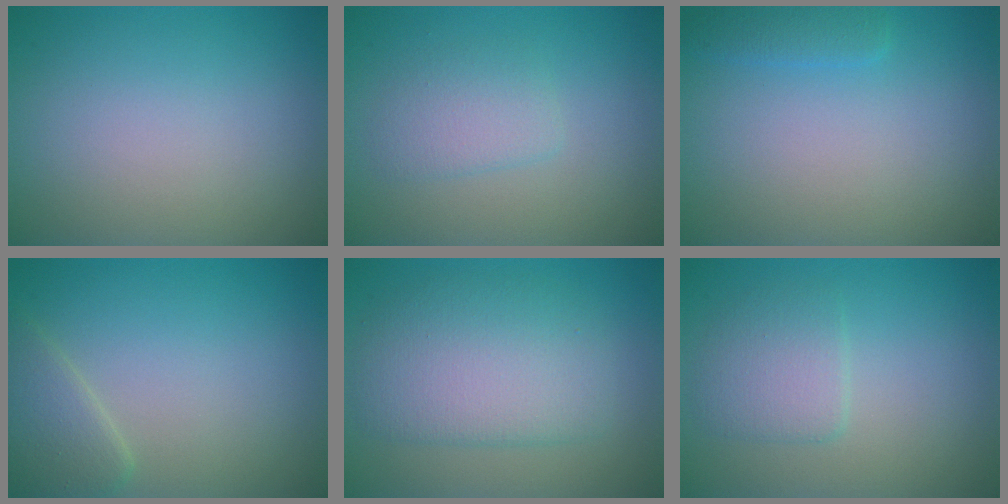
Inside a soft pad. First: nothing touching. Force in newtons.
{"total": 2.1, "press": 2.1, "slide": 0.1}
{"total": 1.4, "press": 1.4, "slide": 0.1}
{"total": 2.7, "press": 2.6, "slide": 0.2}
{"total": 5.6, "press": 5.6, "slide": 0.2}
{"total": 2.5, "press": 2.5, "slide": 0.4}